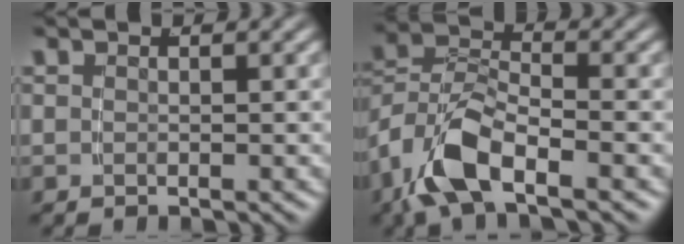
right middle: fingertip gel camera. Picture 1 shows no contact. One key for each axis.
{"total": 7.6, "fx": -2.7, "fy": 5.2, "fz": 4.8, "tx": -0.113, "ty": -0.021, "tz": -0.051}